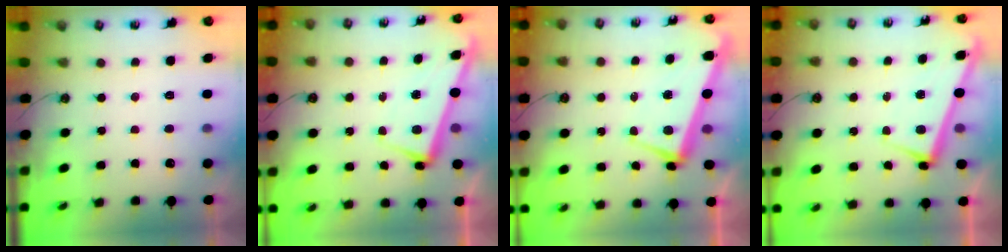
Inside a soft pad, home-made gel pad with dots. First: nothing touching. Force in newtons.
{"total": 2.4, "press": 2.3, "slide": 0.8}
{"total": 2.1, "press": 1.8, "slide": 1.1}
{"total": 2.9, "press": 2.9, "slide": 0.4}